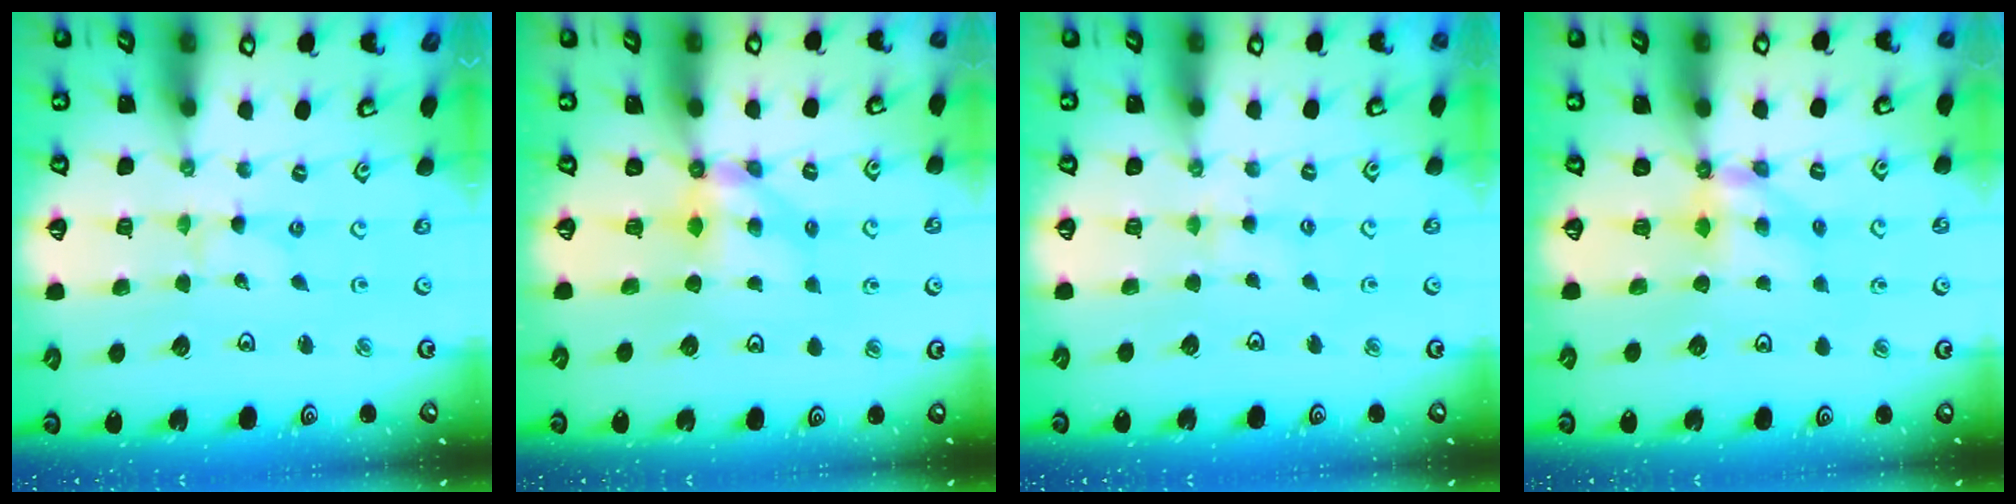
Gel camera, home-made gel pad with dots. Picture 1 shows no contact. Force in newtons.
{"total": 5.6, "press": 5.6, "slide": 0.2}
{"total": 3.0, "press": 2.9, "slide": 0.4}
{"total": 6.0, "press": 6.0, "slide": 0.6}